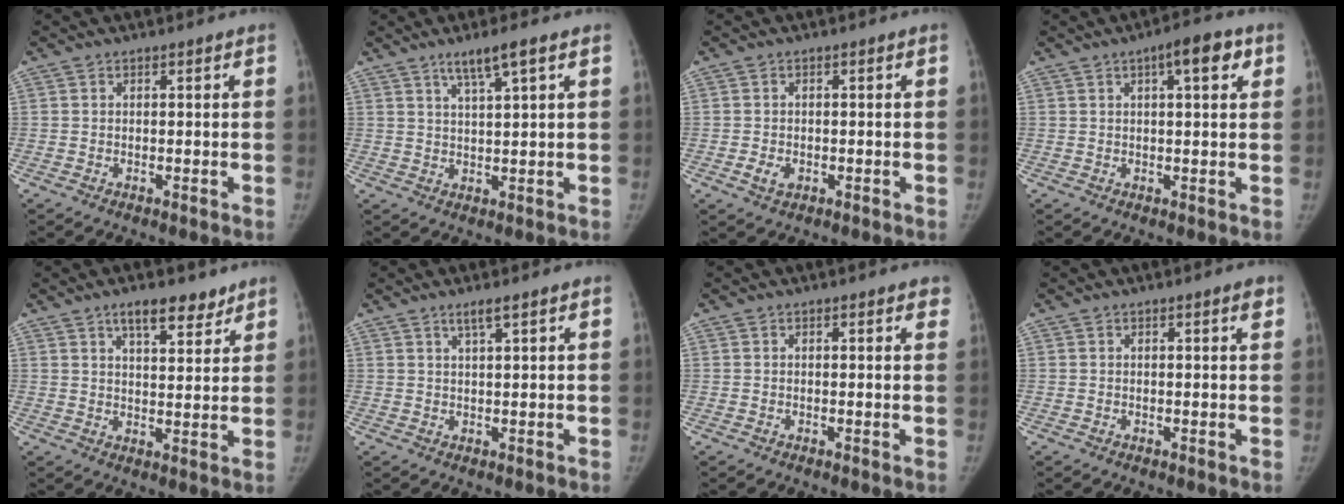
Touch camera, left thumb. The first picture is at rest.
{"total": 5.0, "force": [3.1, 0.0, 4.0], "torque": [-0.074, -0.012, 0.061]}
{"total": 2.3, "force": [-0.7, 1.7, 1.4], "torque": [-0.022, 0.002, -0.008]}
{"total": 6.3, "force": [2.6, 1.9, 5.4], "torque": [-0.064, 0.005, 0.030]}
{"total": 7.5, "force": [5.3, 2.9, 4.5], "torque": [-0.043, -0.031, 0.082]}
{"total": 2.3, "force": [1.6, -0.1, 1.7], "torque": [-0.036, -0.005, 0.033]}
{"total": 2.0, "force": [1.4, 0.7, 1.2], "torque": [-0.001, 0.000, 0.011]}
{"total": 1.2, "force": [0.7, 0.1, 1.0], "torque": [-0.012, -0.002, 0.008]}